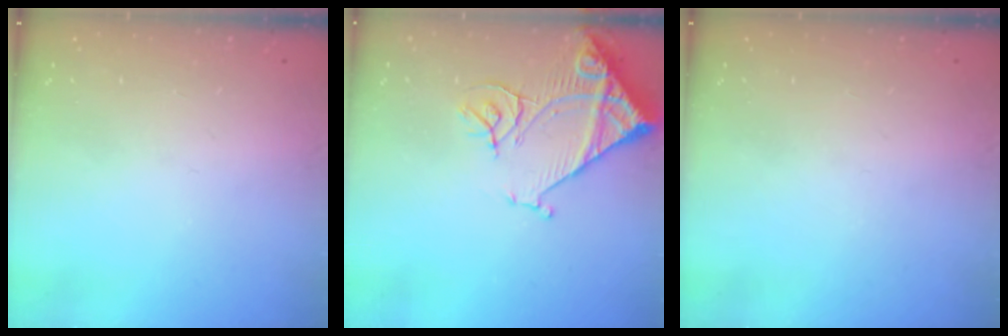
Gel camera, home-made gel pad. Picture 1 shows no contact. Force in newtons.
{"total": 13.6, "press": 13.5, "slide": 1.7}
{"total": 0.0}